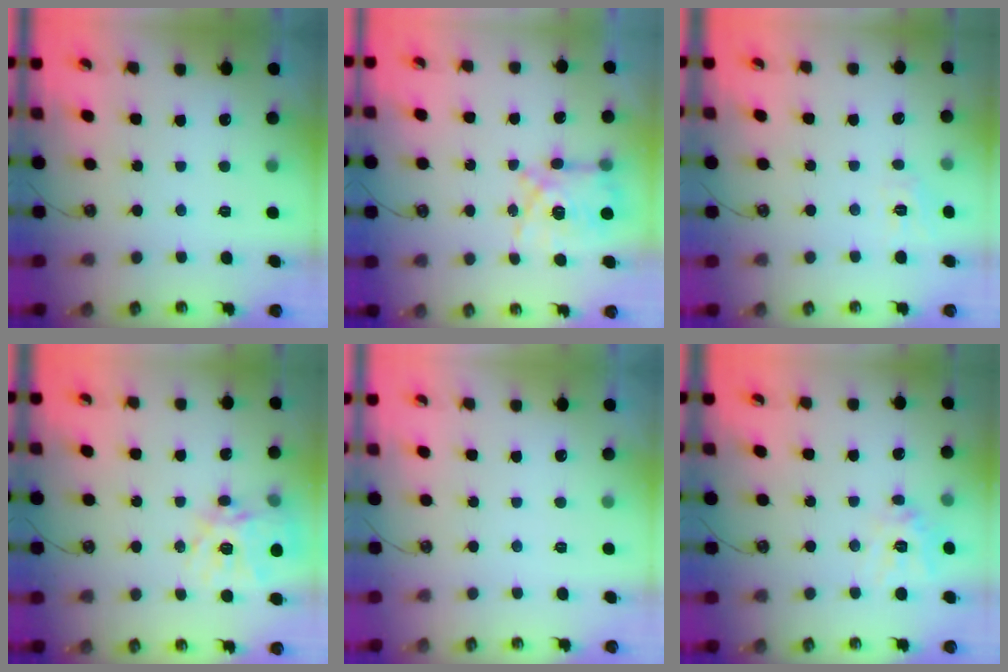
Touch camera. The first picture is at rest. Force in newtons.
{"total": 9.0, "press": 9.0, "slide": 0.7}
{"total": 5.3, "press": 5.2, "slide": 0.7}
{"total": 18.6, "press": 18.5, "slide": 1.9}
{"total": 0.0}
{"total": 12.1, "press": 12.1, "slide": 1.1}